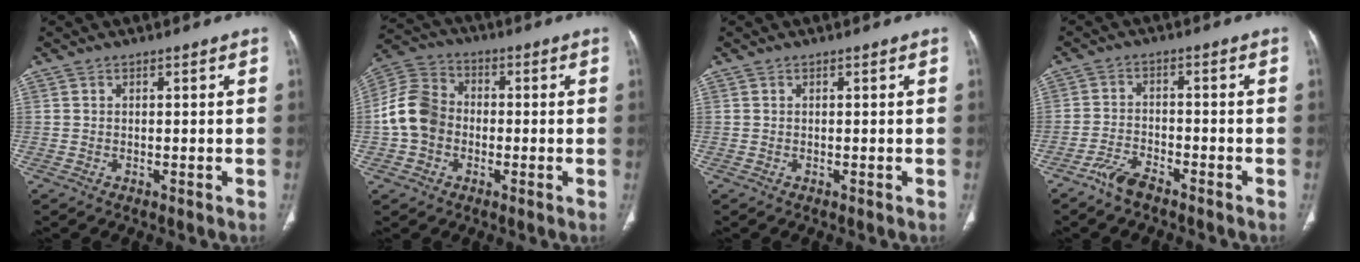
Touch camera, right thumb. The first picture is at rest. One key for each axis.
{"total": 10.5, "fx": -1.3, "fy": 8.6, "fz": 5.8, "tx": -0.106, "ty": 0.032, "tz": -0.036}
{"total": 0.0}
{"total": 4.4, "fx": -3.6, "fy": 1.5, "fz": 2.1, "tx": -0.048, "ty": 0.020, "tz": -0.070}